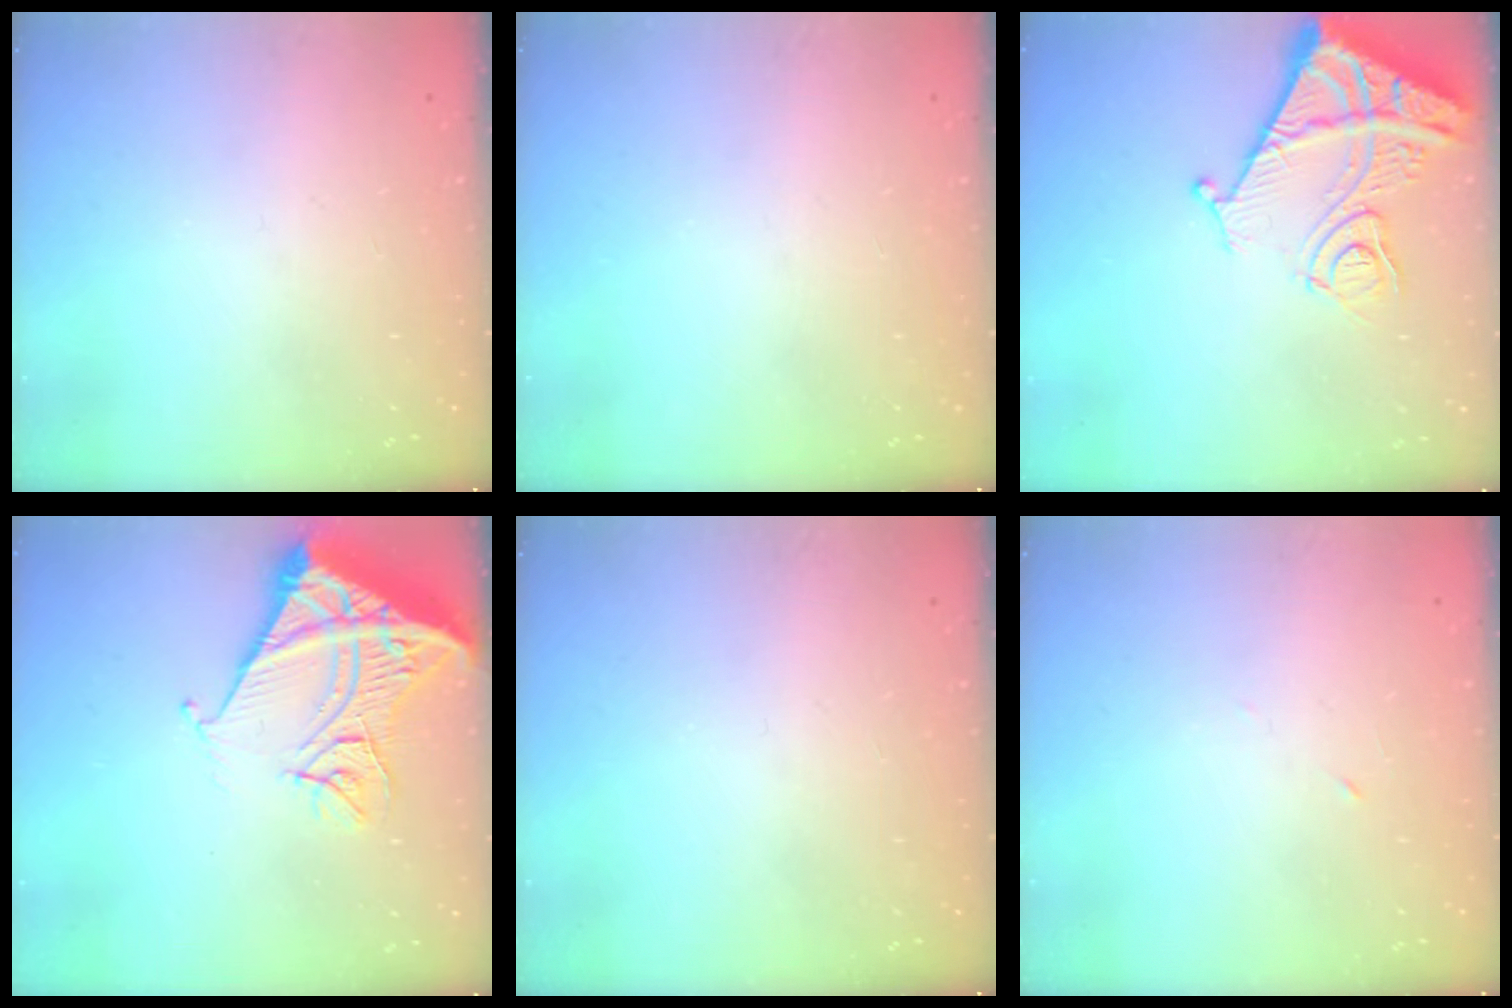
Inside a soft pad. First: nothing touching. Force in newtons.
{"total": 0.0}
{"total": 13.8, "press": 13.8, "slide": 1.4}
{"total": 16.2, "press": 16.1, "slide": 2.1}
{"total": 0.0}
{"total": 2.7, "press": 2.5, "slide": 1.0}